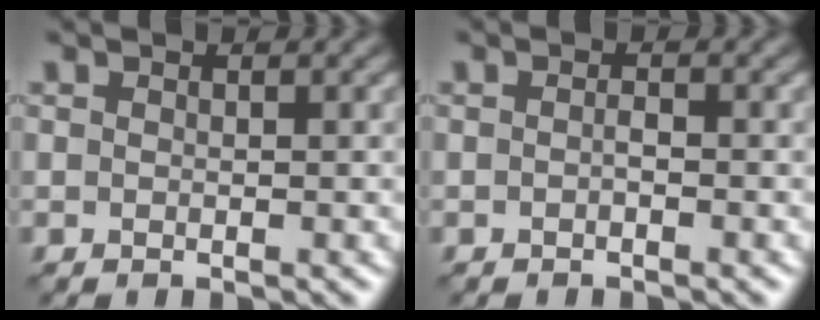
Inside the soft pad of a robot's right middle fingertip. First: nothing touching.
{"total": 0.6, "force": [-0.3, 0.1, 0.5], "torque": [-0.010, 0.001, -0.005]}